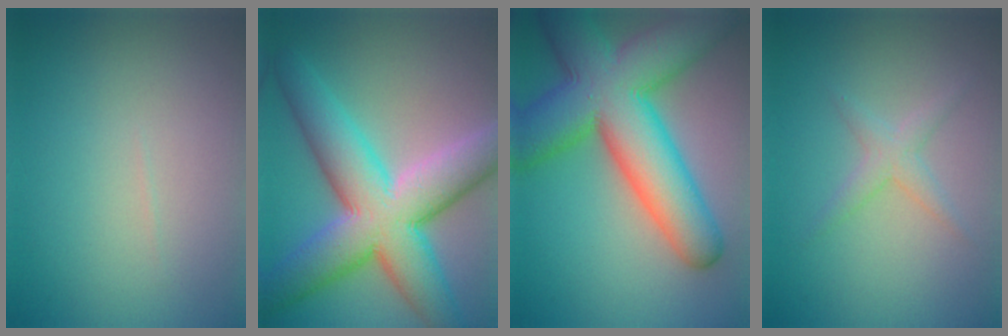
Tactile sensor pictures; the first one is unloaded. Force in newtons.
{"total": 11.6, "press": 11.6, "slide": 0.5}
{"total": 13.4, "press": 13.4, "slide": 0.5}
{"total": 1.7, "press": 1.7, "slide": 0.1}